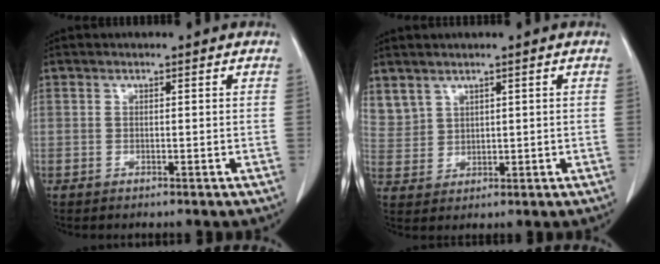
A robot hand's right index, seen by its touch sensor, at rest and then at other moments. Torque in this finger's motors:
{"motor_torque": [-0.30, 0.29, 0.01, 0.01]}